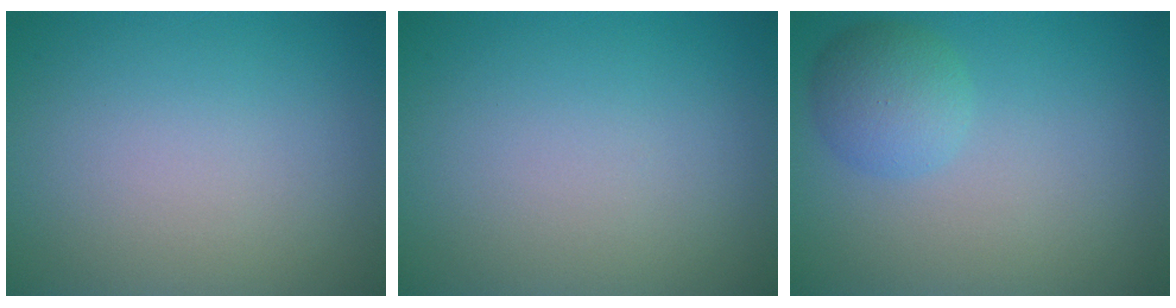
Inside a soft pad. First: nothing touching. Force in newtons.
{"total": 0.0}
{"total": 3.0, "press": 3.0, "slide": 0.0}